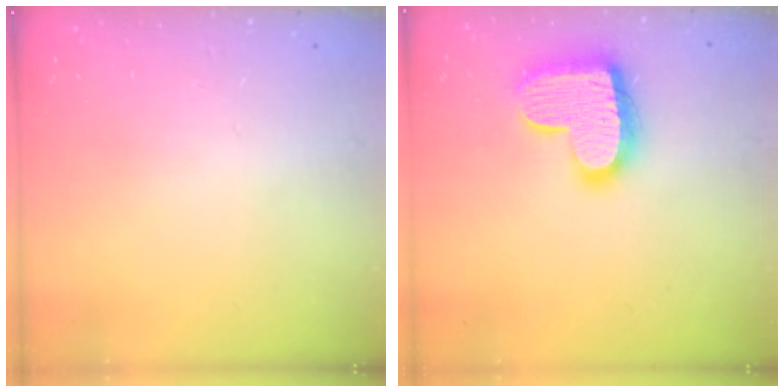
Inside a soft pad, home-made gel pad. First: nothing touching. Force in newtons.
{"total": 16.3, "press": 16.3, "slide": 1.3}